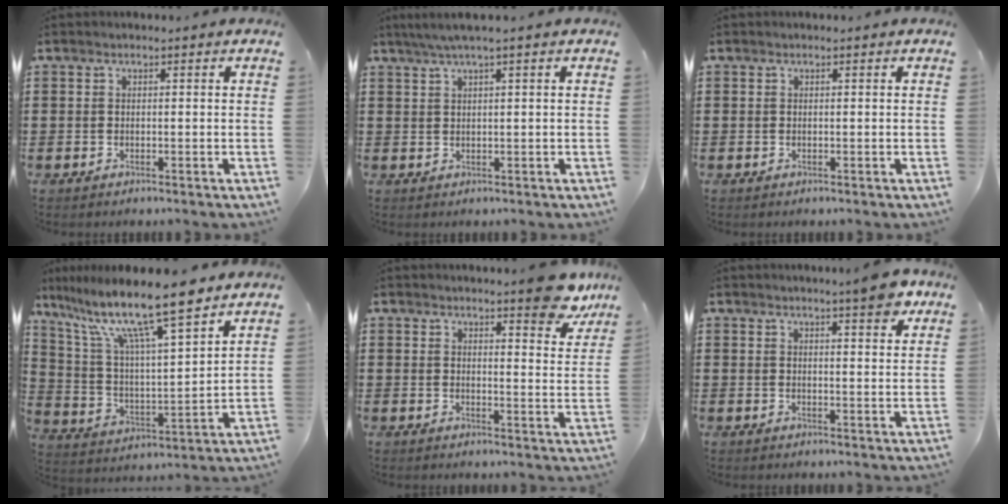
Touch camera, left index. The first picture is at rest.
{"total": 2.3, "force": [1.2, -0.2, 1.9], "torque": [-0.036, 0.000, 0.021]}
{"total": 0.0}
{"total": 13.3, "force": [10.5, 1.1, 8.1], "torque": [-0.186, -0.057, 0.176]}
{"total": 6.3, "force": [5.6, 0.7, 2.8], "torque": [-0.040, -0.028, 0.097]}
{"total": 5.2, "force": [4.2, 0.5, 3.1], "torque": [-0.040, -0.015, 0.069]}